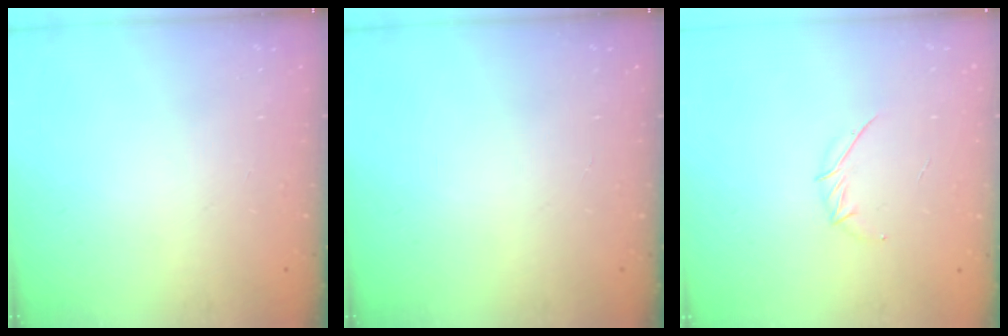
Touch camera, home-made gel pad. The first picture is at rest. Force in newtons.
{"total": 0.0}
{"total": 3.9, "press": 3.8, "slide": 0.8}